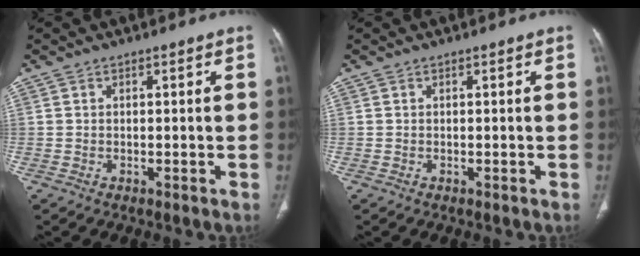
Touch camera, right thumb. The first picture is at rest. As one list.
[{"total": 0.0}]